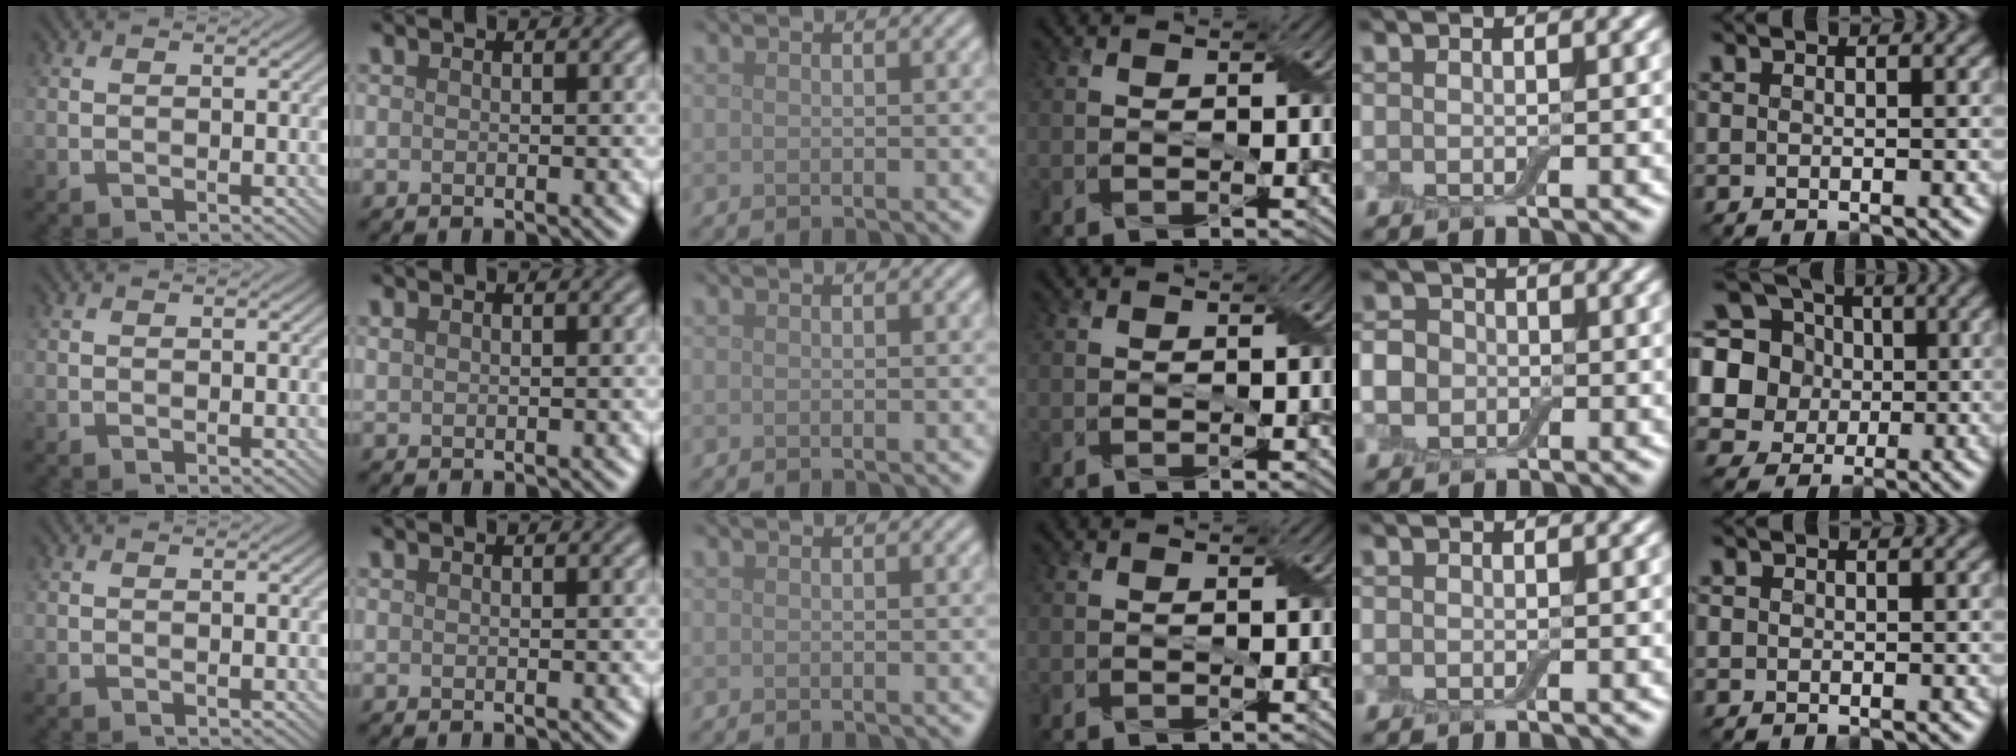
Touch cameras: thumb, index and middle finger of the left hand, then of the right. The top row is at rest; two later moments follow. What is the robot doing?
{"motion": "fold", "object": "aluminum foil"}